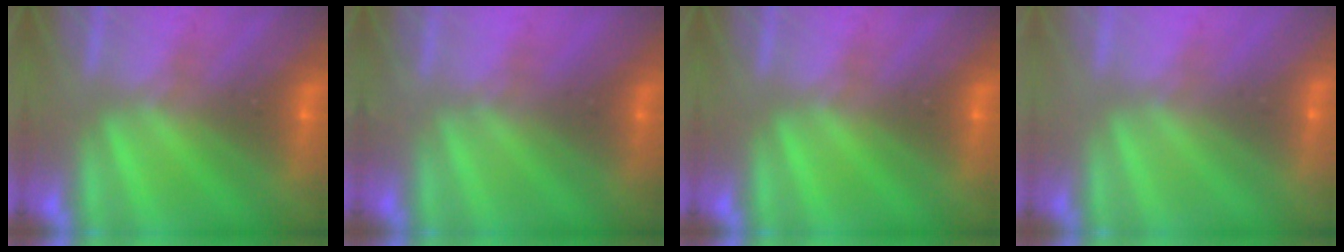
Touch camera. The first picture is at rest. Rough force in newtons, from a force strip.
{"total": 4.7}
{"total": 0.0}
{"total": 2.7}